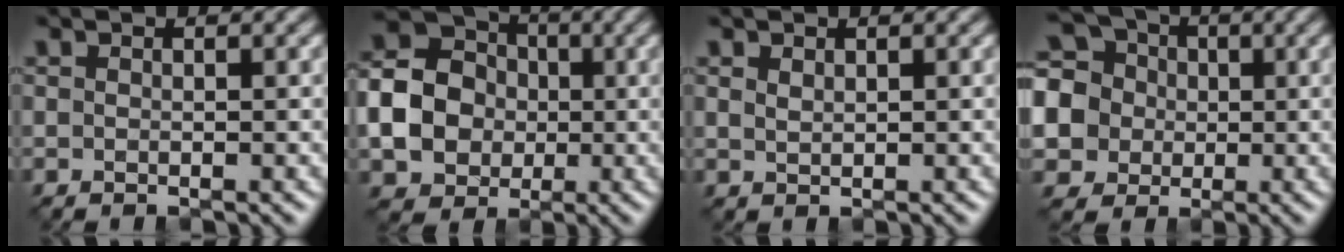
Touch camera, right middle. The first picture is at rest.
{"total": 8.7, "force": [-0.8, 7.4, 4.5], "torque": [-0.102, -0.004, -0.027]}
{"total": 0.9, "force": [0.6, 0.5, 0.5], "torque": [-0.013, -0.001, 0.015]}
{"total": 10.0, "force": [0.3, 9.3, 3.6], "torque": [-0.114, 0.030, -0.024]}